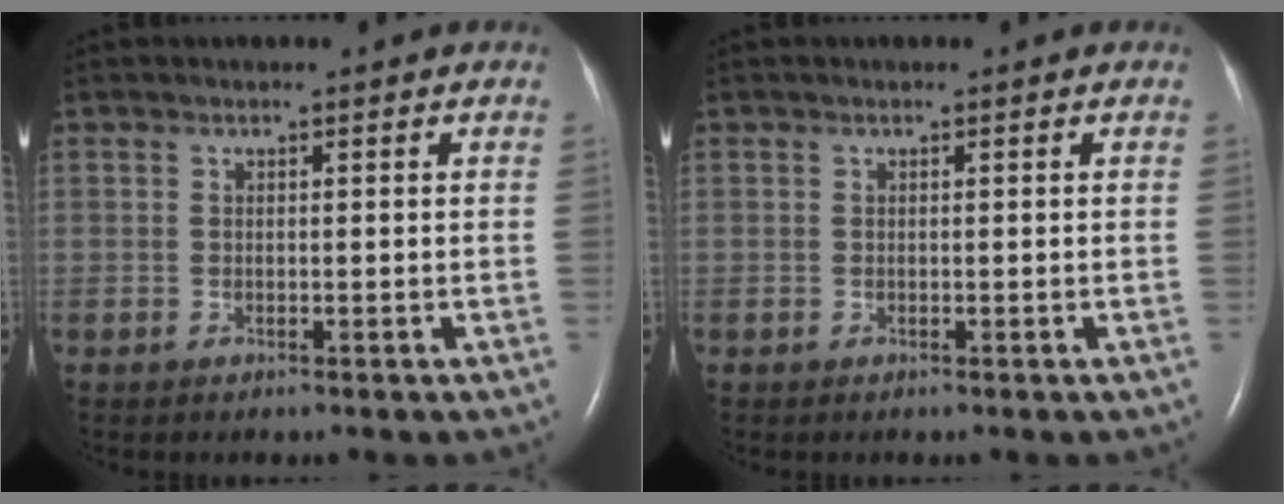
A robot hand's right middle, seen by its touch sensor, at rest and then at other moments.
{"total": 0.0}